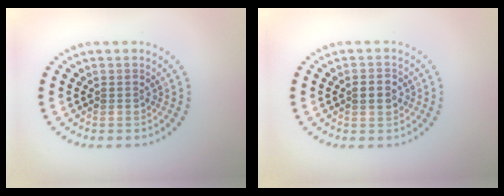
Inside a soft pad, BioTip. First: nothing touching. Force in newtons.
{"total": 2.2, "press": 2.2, "slide": 0.2}